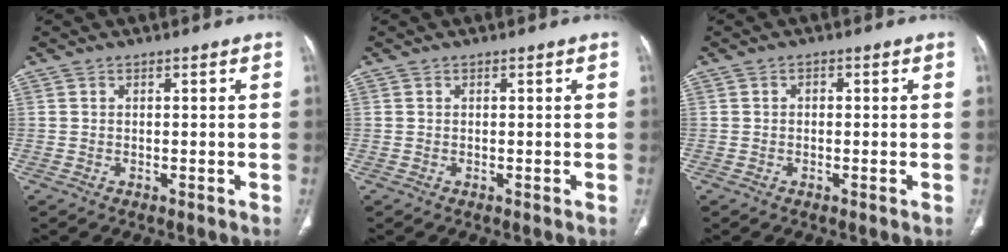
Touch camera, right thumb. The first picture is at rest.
{"total": 0.0}
{"total": 1.0, "force": [0.1, 0.8, 0.6], "torque": [-0.007, 0.005, -0.001]}